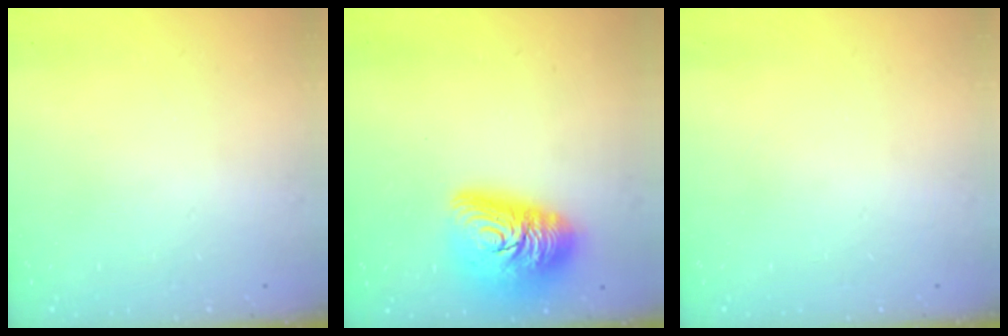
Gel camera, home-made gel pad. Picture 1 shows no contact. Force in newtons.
{"total": 16.6, "press": 16.6, "slide": 1.2}
{"total": 0.0}